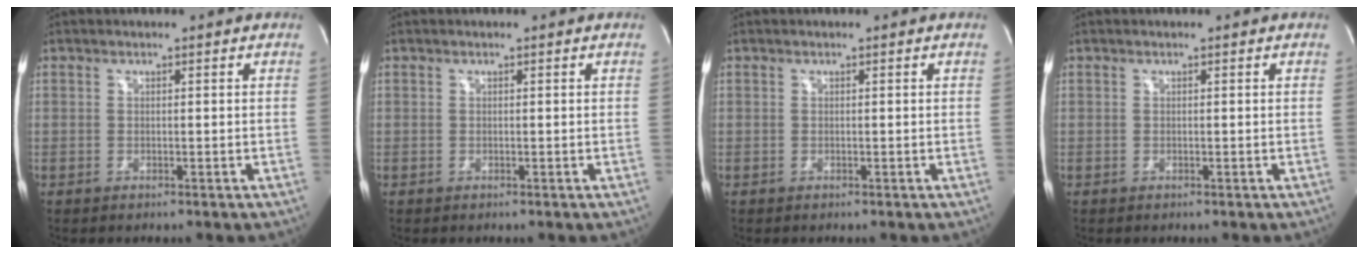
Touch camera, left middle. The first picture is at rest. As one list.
[{"total": 0.0}, {"total": 0.0}, {"total": 0.0}]